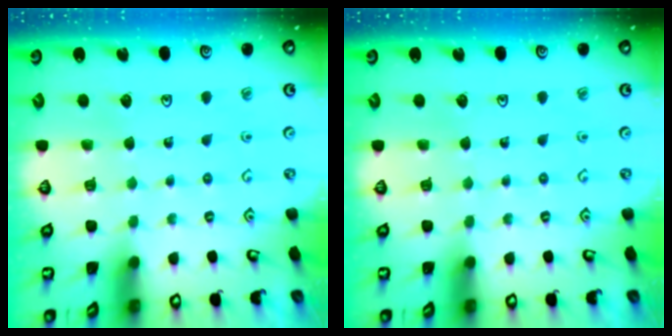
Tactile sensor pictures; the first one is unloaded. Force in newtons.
{"total": 0.0}